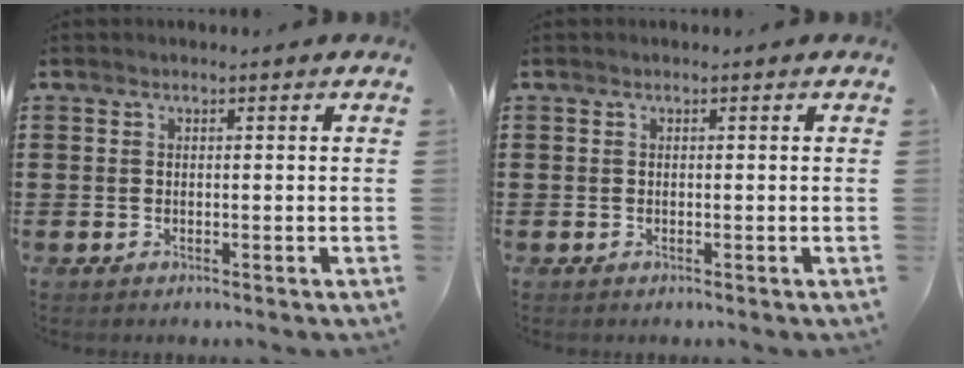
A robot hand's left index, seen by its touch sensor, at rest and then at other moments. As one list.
[{"total": 0.0}]